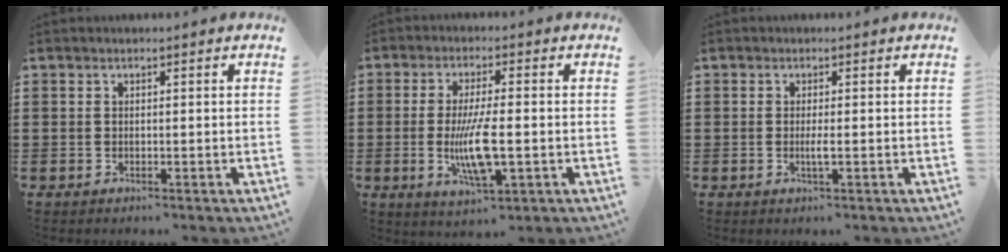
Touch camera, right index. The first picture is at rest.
{"total": 8.2, "force": [-1.3, 2.1, 7.8], "torque": [-0.168, -0.016, -0.029]}
{"total": 1.7, "force": [-0.3, 0.0, 1.7], "torque": [-0.031, -0.005, -0.005]}